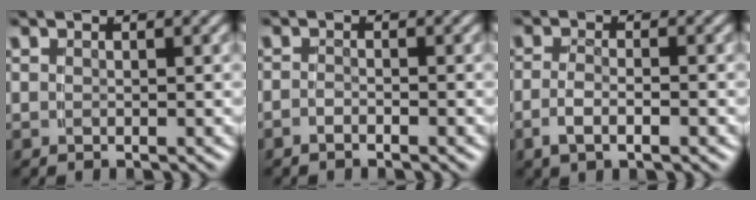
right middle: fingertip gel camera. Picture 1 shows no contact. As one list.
[{"total": 1.1, "force": [-1.0, 0.3, 0.3], "torque": [-0.009, -0.003, -0.021]}, {"total": 2.3, "force": [-1.3, 0.7, 1.8], "torque": [-0.042, -0.007, -0.020]}]